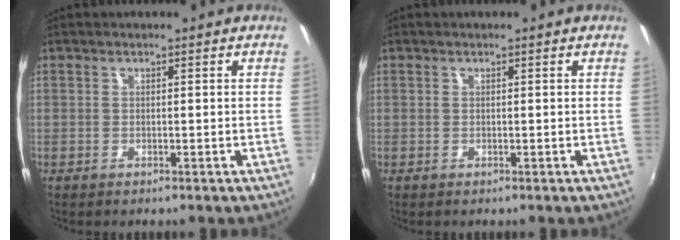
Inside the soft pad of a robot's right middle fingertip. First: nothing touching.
{"total": 0.0}